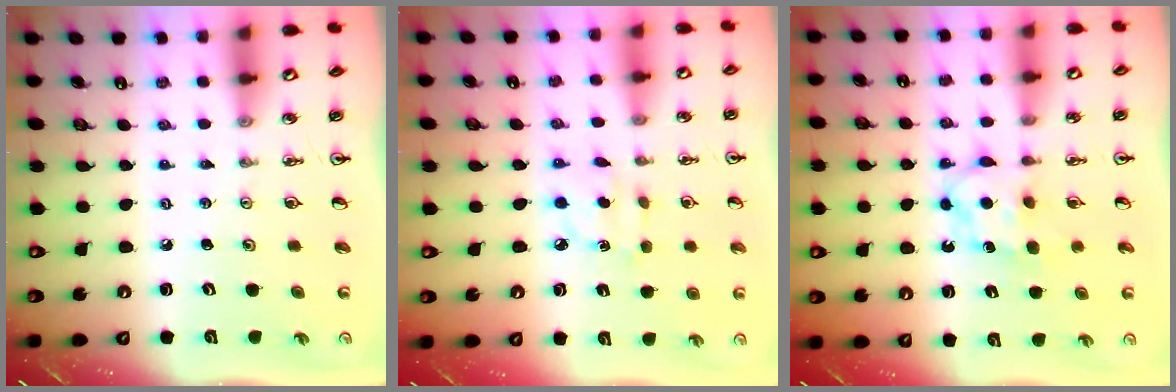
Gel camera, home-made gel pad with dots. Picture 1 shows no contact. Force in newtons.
{"total": 2.8, "press": 2.8, "slide": 0.4}
{"total": 6.7, "press": 6.7, "slide": 0.3}